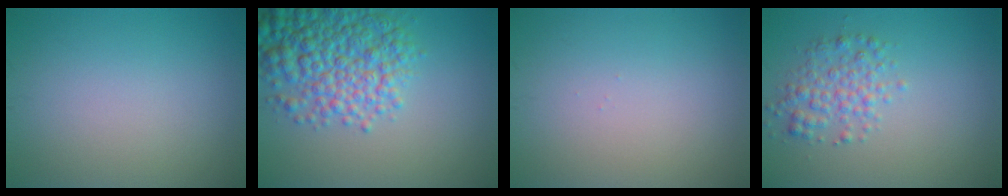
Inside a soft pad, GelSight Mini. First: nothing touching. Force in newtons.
{"total": 7.7, "press": 7.7, "slide": 0.2}
{"total": 0.0}
{"total": 2.9, "press": 2.9, "slide": 0.1}